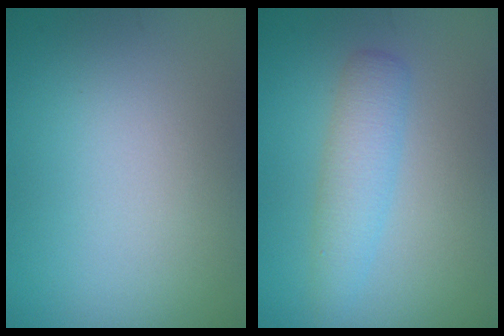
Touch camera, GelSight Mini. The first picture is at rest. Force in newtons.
{"total": 2.9, "press": 2.9, "slide": 0.1}